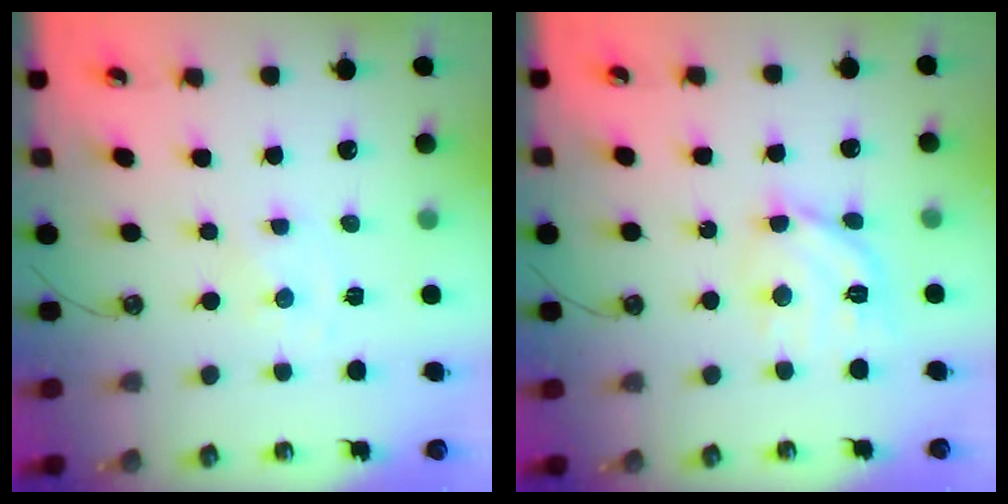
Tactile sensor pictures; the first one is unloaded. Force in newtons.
{"total": 12.7, "press": 12.7, "slide": 1.0}